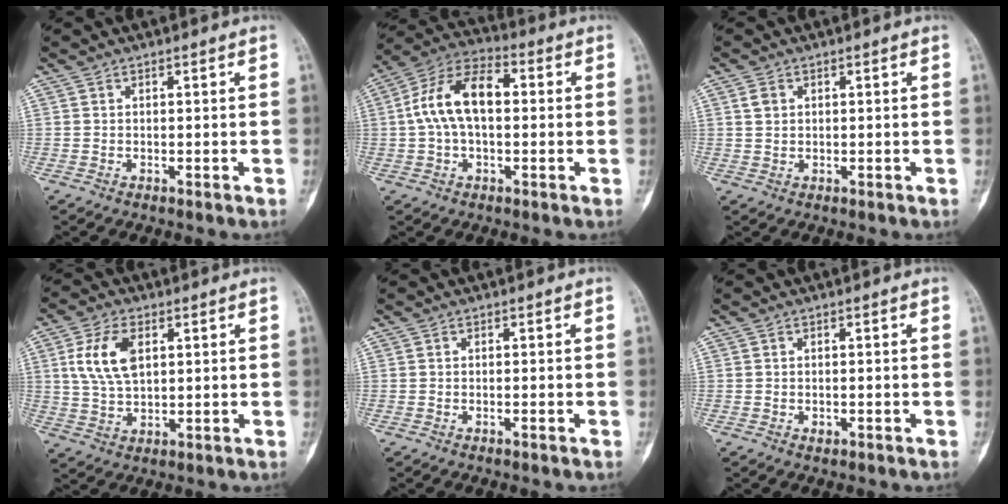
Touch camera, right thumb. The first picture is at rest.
{"total": 12.9, "force": [0.9, 7.3, 10.6], "torque": [-0.197, 0.039, 0.007]}
{"total": 2.1, "force": [0.8, 1.6, 1.2], "torque": [-0.018, 0.003, 0.018]}
{"total": 9.3, "force": [2.7, 5.2, 7.2], "torque": [-0.138, 0.000, 0.054]}
{"total": 0.6, "force": [-0.3, 0.0, 0.5], "torque": [-0.010, 0.003, -0.002]}
{"total": 1.0, "force": [-0.4, 0.6, 0.7], "torque": [-0.007, 0.003, -0.004]}